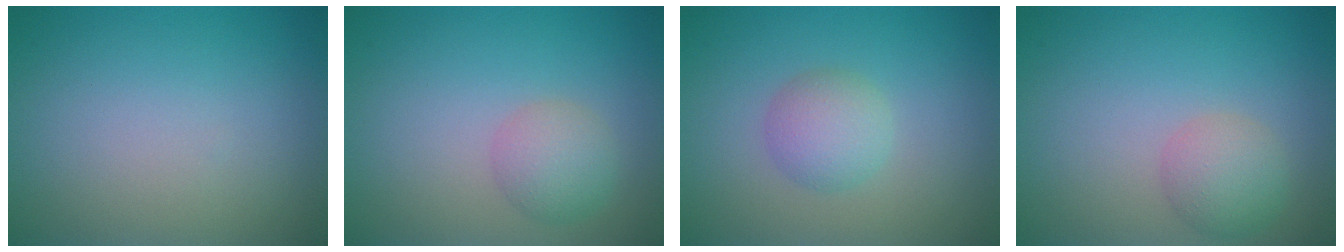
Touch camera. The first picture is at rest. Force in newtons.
{"total": 2.6, "press": 2.6, "slide": 0.1}
{"total": 2.7, "press": 2.7, "slide": 0.1}
{"total": 2.7, "press": 2.7, "slide": 0.1}